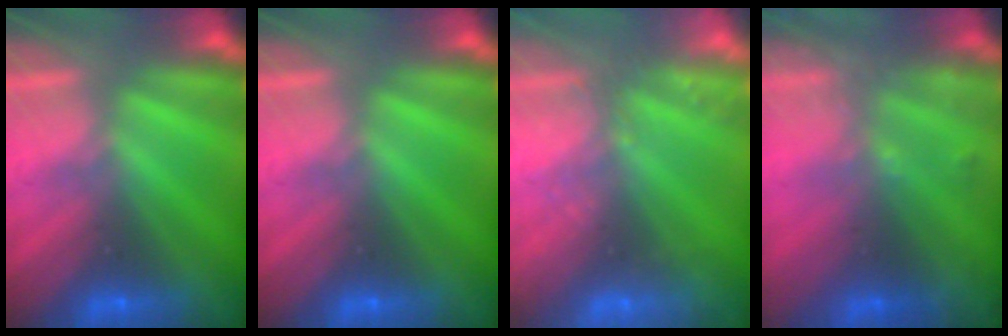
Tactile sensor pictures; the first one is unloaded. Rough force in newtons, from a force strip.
{"total": 0.0}
{"total": 2.4}
{"total": 2.0}